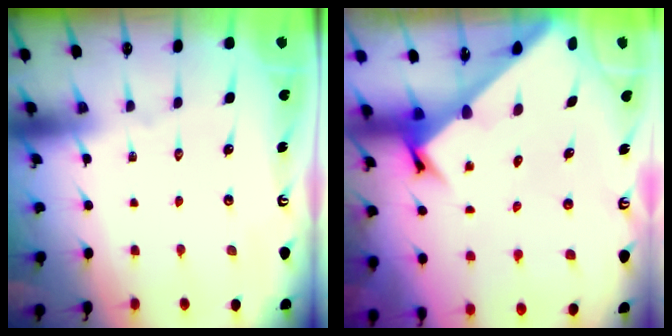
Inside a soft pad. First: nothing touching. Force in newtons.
{"total": 2.6, "press": 2.6, "slide": 0.2}